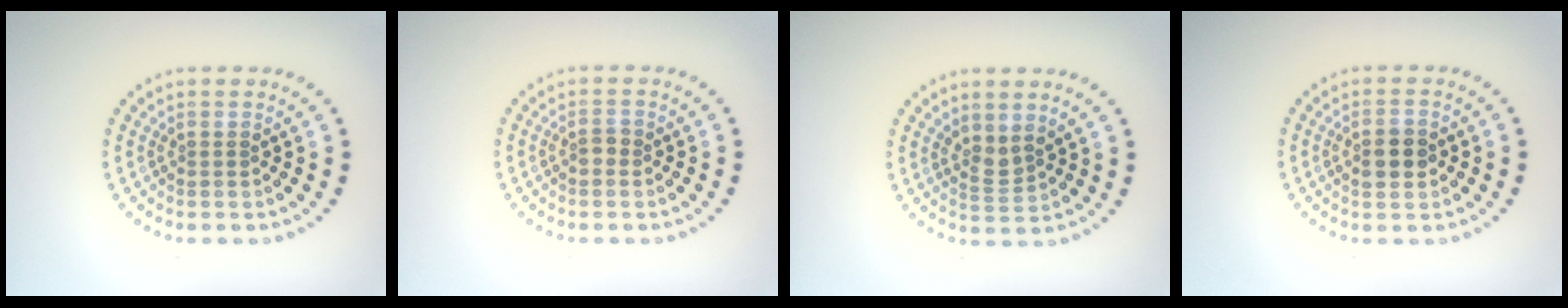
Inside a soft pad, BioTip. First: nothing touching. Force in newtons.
{"total": 1.1, "press": 1.1, "slide": 0.2}
{"total": 1.8, "press": 1.4, "slide": 1.1}
{"total": 2.9, "press": 2.9, "slide": 0.1}